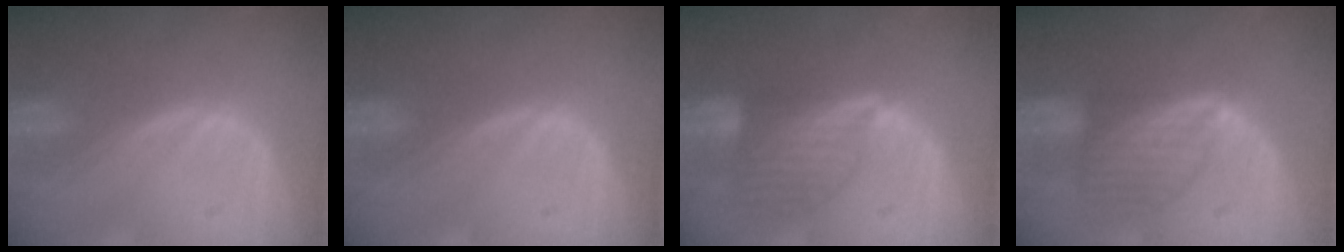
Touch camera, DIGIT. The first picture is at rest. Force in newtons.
{"total": 0.0}
{"total": 6.9, "press": 6.7, "slide": 1.6}
{"total": 5.9, "press": 5.7, "slide": 1.5}